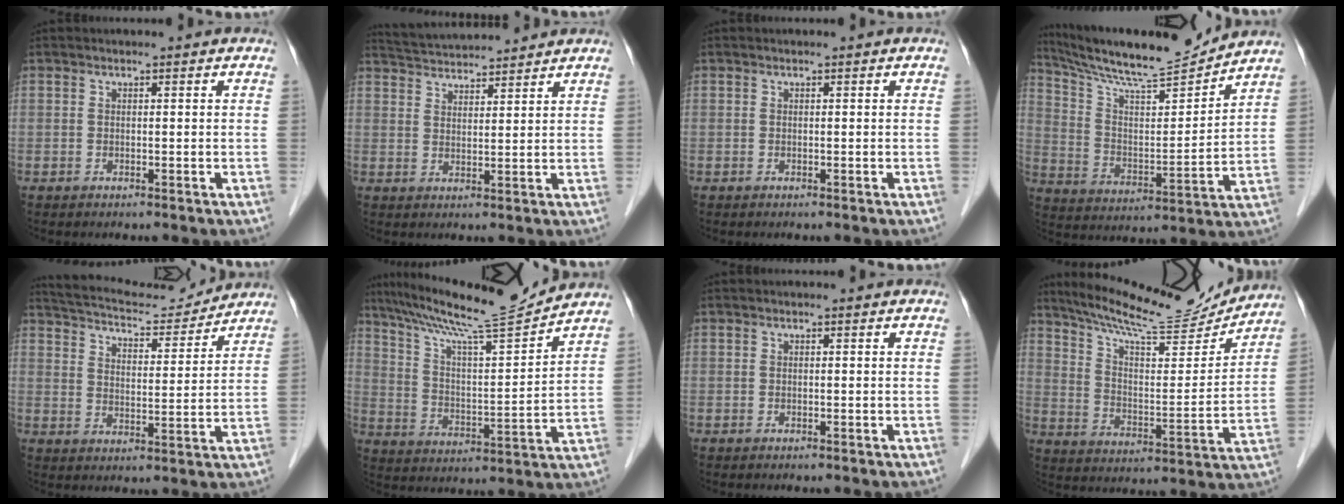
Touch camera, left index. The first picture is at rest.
{"total": 8.6, "force": [8.4, 0.4, 1.8], "torque": [-0.042, 0.031, 0.137]}
{"total": 0.0}
{"total": 15.8, "force": [14.9, 0.3, 5.3], "torque": [-0.104, -0.004, 0.253]}
{"total": 13.6, "force": [12.8, 2.5, 3.9], "torque": [-0.069, 0.020, 0.193]}
{"total": 15.8, "force": [14.4, -1.0, 6.4], "torque": [-0.117, -0.010, 0.234]}
{"total": 0.0}
{"total": 18.1, "force": [17.1, 2.1, 5.7], "torque": [-0.102, -0.021, 0.258]}